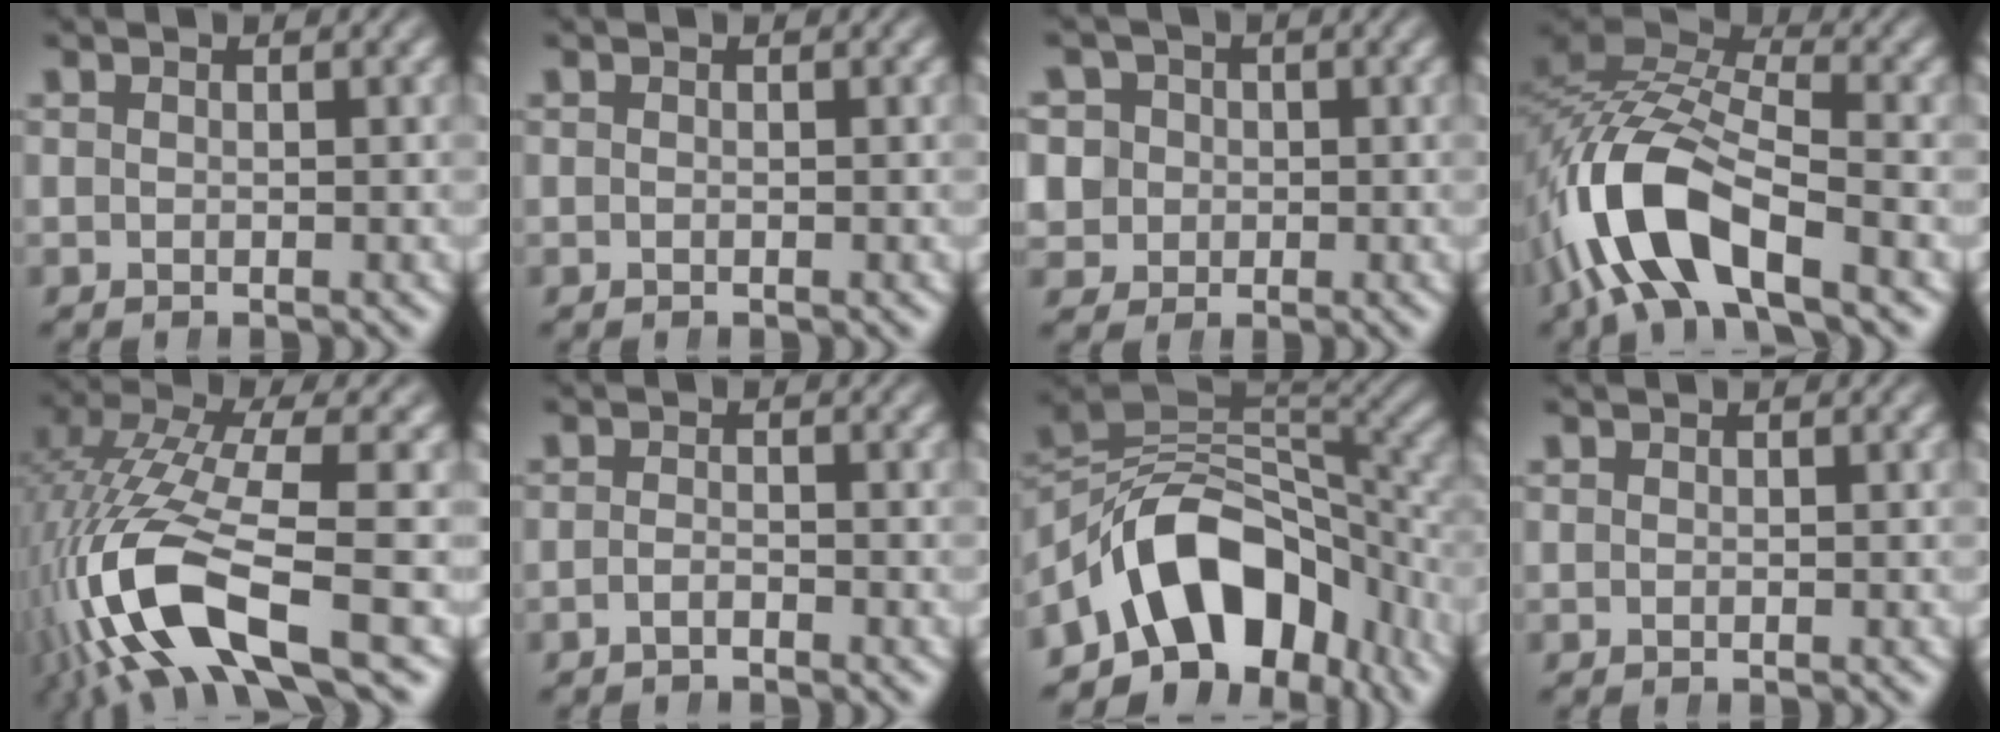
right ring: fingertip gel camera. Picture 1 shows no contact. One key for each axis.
{"total": 0.0}
{"total": 7.8, "fx": 0.1, "fy": 7.2, "fz": 3.0, "tx": -0.069, "ty": -0.021, "tz": 0.005}
{"total": 10.7, "fx": -1.4, "fy": 6.5, "fz": 8.4, "tx": -0.177, "ty": -0.019, "tz": -0.021}
{"total": 10.7, "fx": -2.3, "fy": 5.1, "fz": 9.1, "tx": -0.214, "ty": -0.041, "tz": -0.017}
{"total": 1.3, "fx": -1.2, "fy": -0.1, "fz": 0.3, "tx": 0.001, "ty": 0.000, "tz": -0.024}
{"total": 17.6, "fx": -4.7, "fy": 12.0, "fz": 12.1, "tx": -0.212, "ty": -0.037, "tz": -0.057}
{"total": 0.0}